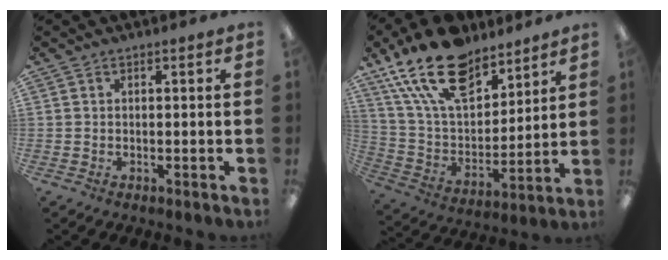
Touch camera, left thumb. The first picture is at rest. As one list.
[{"total": 21.3, "force": [14.4, 10.9, 11.3], "torque": [-0.219, -0.073, 0.260]}]